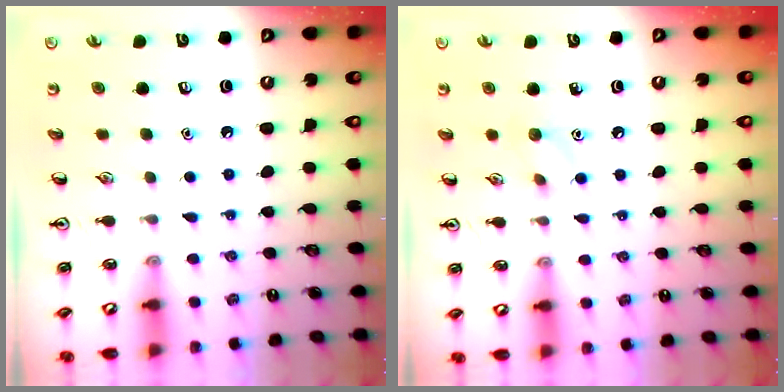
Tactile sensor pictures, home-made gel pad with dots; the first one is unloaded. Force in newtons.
{"total": 5.6, "press": 5.4, "slide": 1.8}